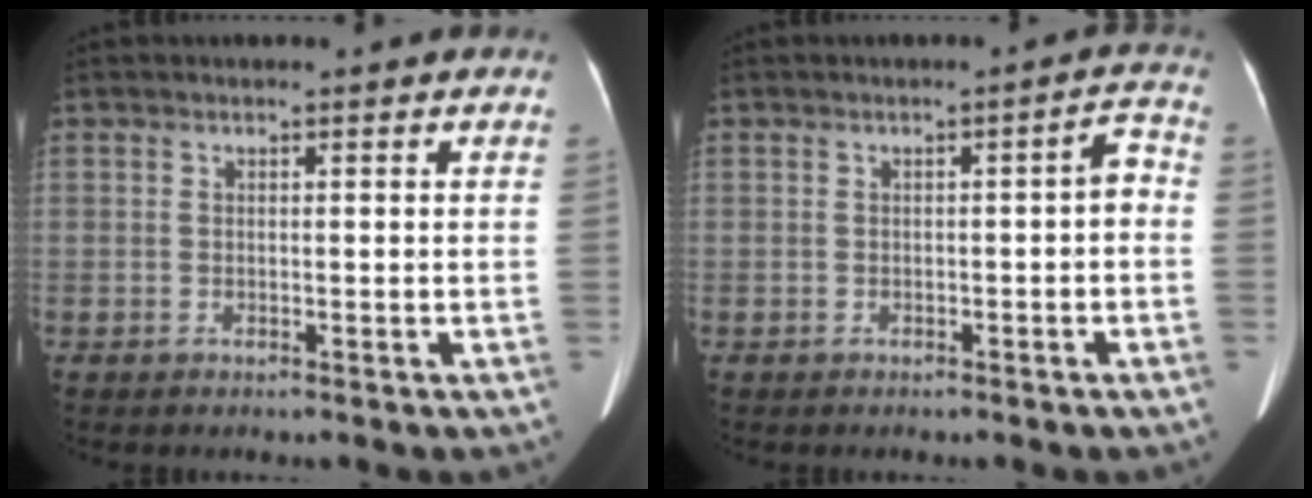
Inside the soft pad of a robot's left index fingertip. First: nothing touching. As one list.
[{"total": 2.7, "force": [-0.7, 0.7, 2.5], "torque": [-0.022, 0.018, -0.012]}]